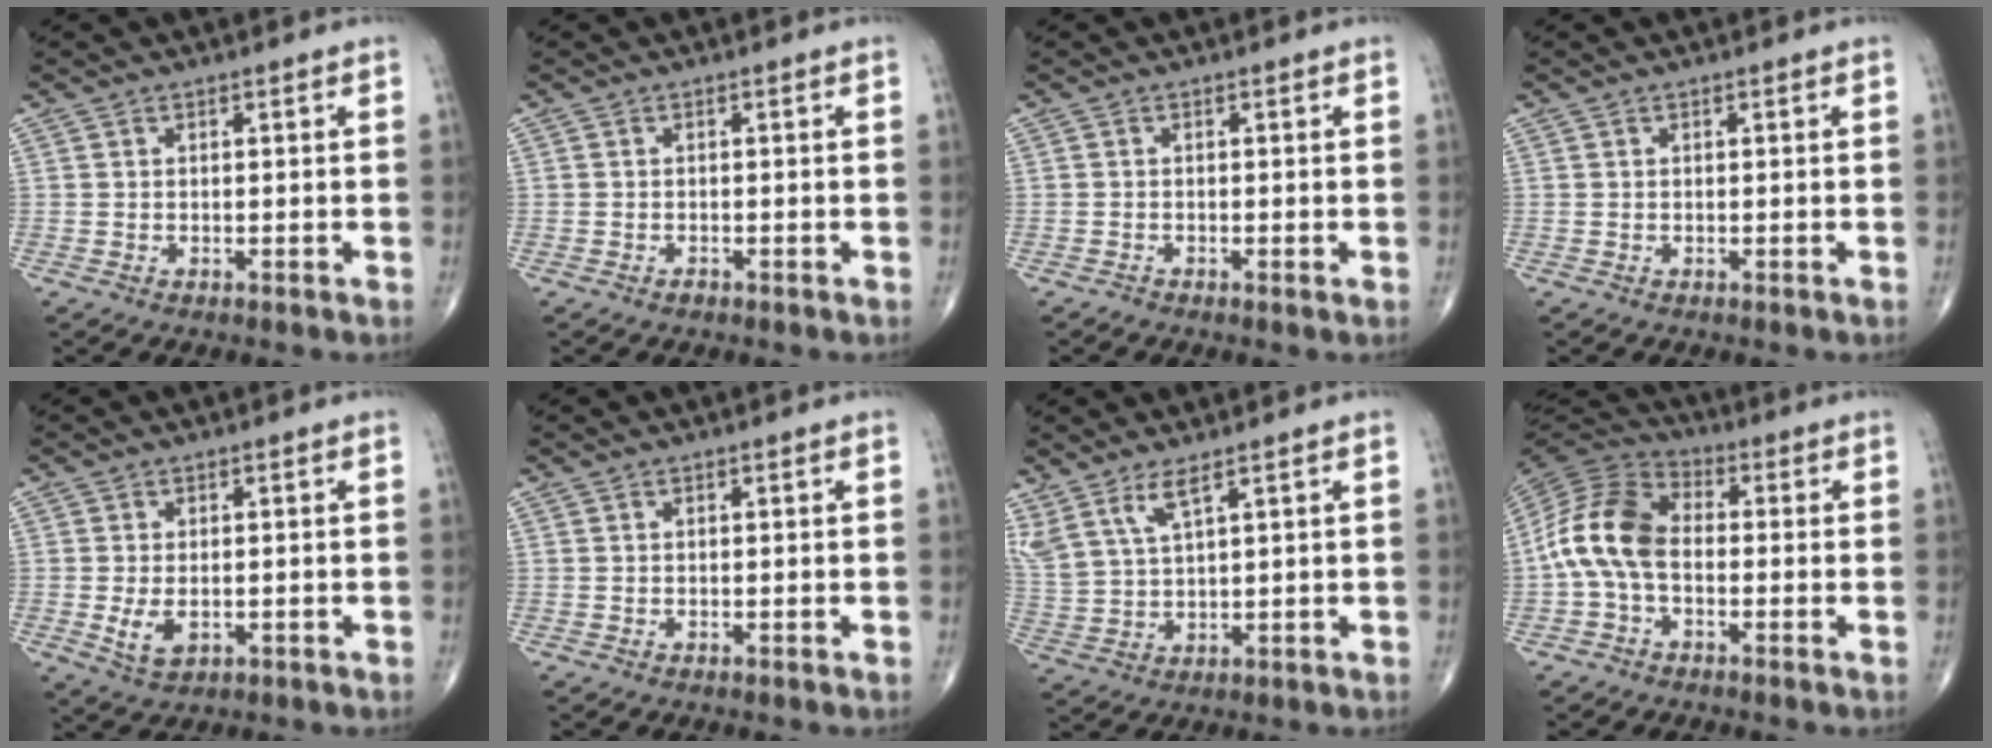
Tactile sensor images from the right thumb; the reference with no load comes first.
{"total": 0.6, "force": [-0.5, 0.3, 0.2], "torque": [-0.001, 0.003, -0.010]}
{"total": 0.5, "force": [-0.4, 0.1, 0.3], "torque": [-0.007, -0.002, -0.013]}
{"total": 0.0}
{"total": 4.3, "force": [-0.8, 2.5, 3.4], "torque": [-0.063, -0.009, -0.008]}
{"total": 0.0}
{"total": 6.8, "force": [4.5, 1.7, 4.8], "torque": [-0.114, -0.018, 0.103]}
{"total": 11.9, "force": [-1.3, 7.4, 9.2], "torque": [-0.181, 0.033, -0.040]}